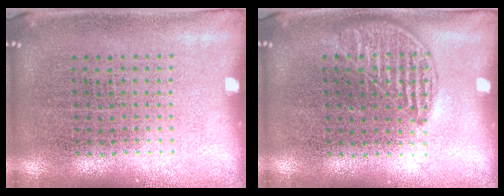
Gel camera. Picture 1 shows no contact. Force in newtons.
{"total": 0.9, "press": 0.8, "slide": 0.4}